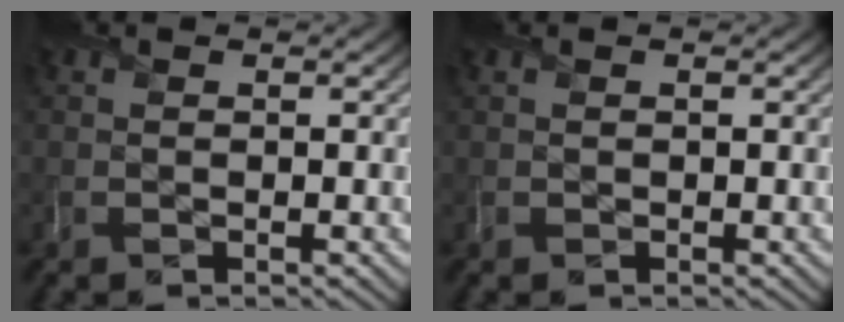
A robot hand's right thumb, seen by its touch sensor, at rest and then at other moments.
{"total": 0.0}